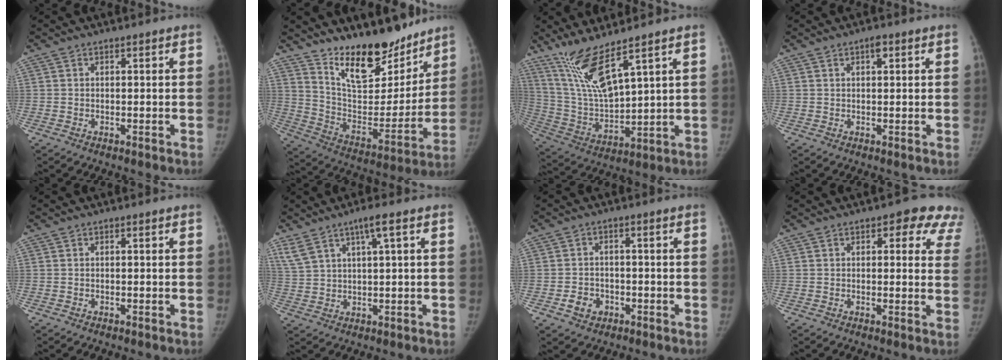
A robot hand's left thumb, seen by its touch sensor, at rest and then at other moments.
{"total": 19.9, "force": [15.6, 8.0, 9.4], "torque": [-0.092, -0.114, 0.264]}
{"total": 11.7, "force": [8.3, 1.8, 8.0], "torque": [-0.157, -0.055, 0.187]}
{"total": 1.7, "force": [0.9, 0.8, 1.1], "torque": [-0.011, -0.001, 0.011]}
{"total": 0.0}
{"total": 6.5, "force": [3.8, 1.1, 5.1], "torque": [-0.105, -0.007, 0.080]}
{"total": 4.3, "force": [-1.9, 3.5, 1.6], "torque": [-0.015, 0.013, -0.029]}
{"total": 9.3, "force": [5.0, 4.8, 6.2], "torque": [-0.017, -0.011, 0.041]}